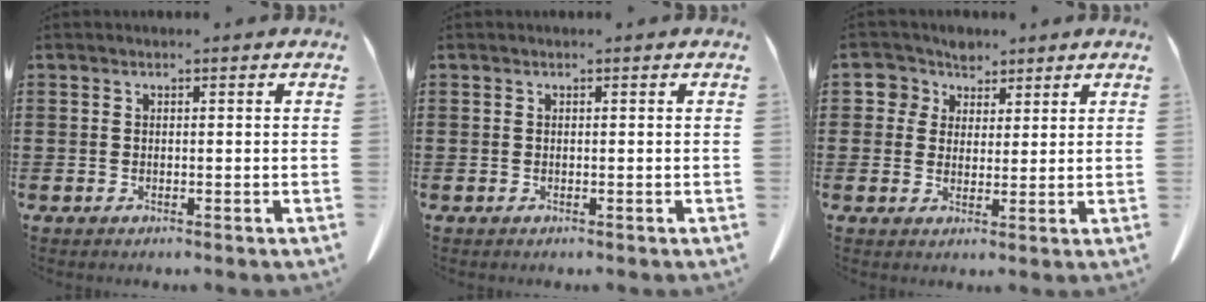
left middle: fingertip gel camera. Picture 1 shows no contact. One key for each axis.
{"total": 0.0}
{"total": 4.6, "fx": 2.7, "fy": 3.7, "fz": 0.6, "tx": -0.029, "ty": 0.005, "tz": 0.045}